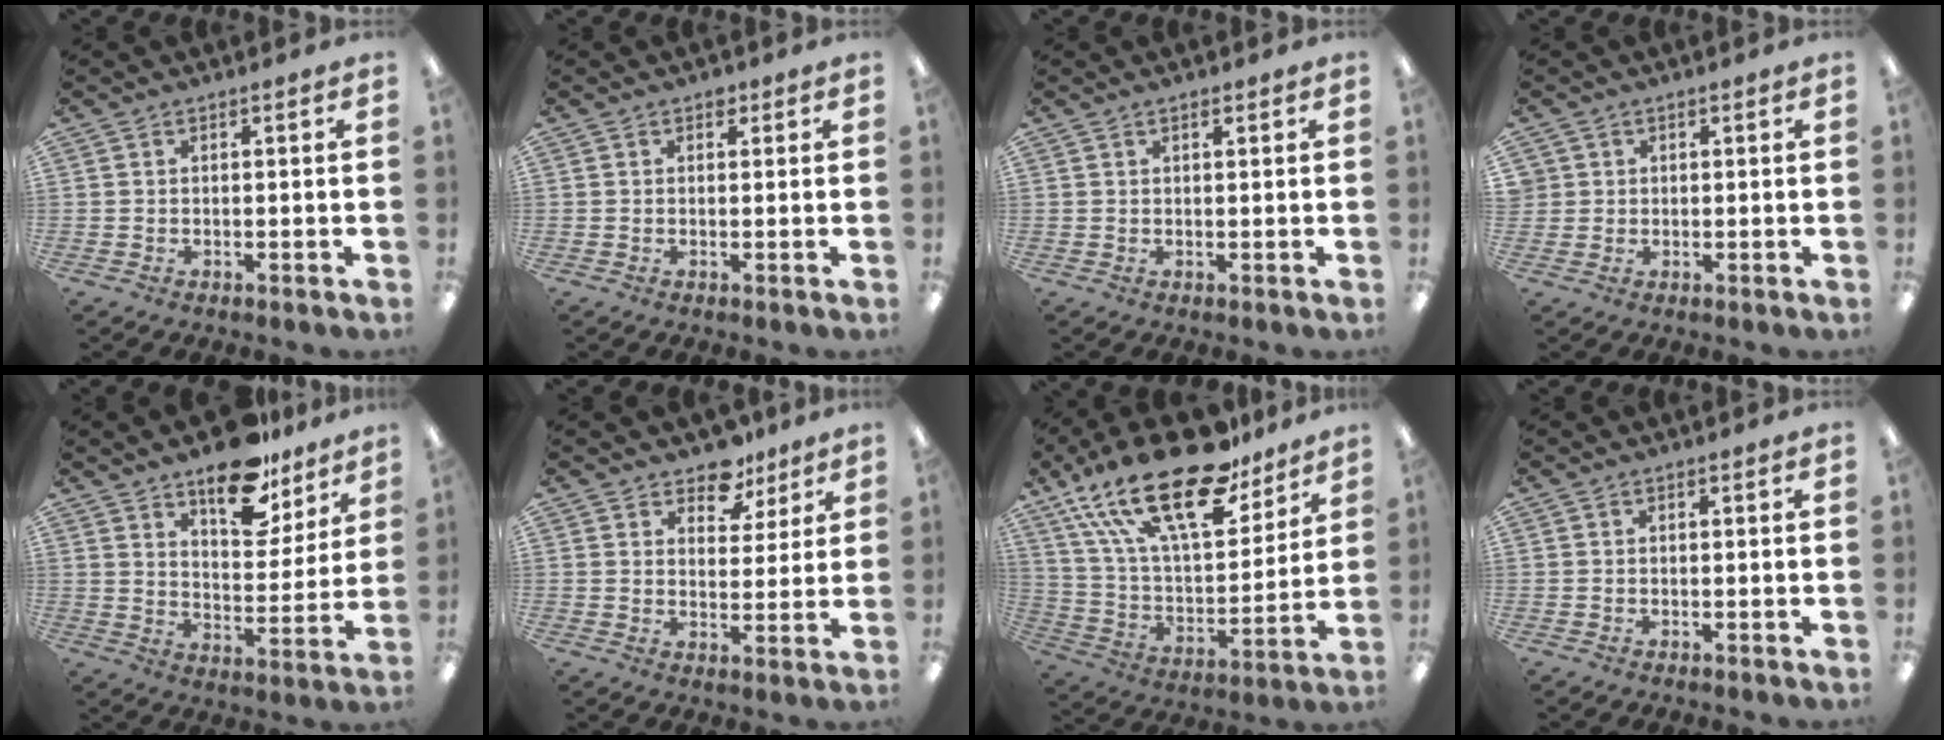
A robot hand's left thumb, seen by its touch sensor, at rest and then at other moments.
{"total": 1.4, "force": [0.7, 1.0, 0.7], "torque": [-0.005, -0.001, 0.011]}
{"total": 1.1, "force": [0.8, 0.3, 0.7], "torque": [-0.014, 0.001, 0.014]}
{"total": 2.0, "force": [0.6, 1.9, -0.2], "torque": [-0.001, 0.005, 0.010]}
{"total": 14.7, "force": [11.1, 6.6, 7.0], "torque": [-0.096, -0.068, 0.195]}
{"total": 8.4, "force": [6.5, 4.6, 2.3], "torque": [-0.024, -0.040, 0.117]}
{"total": 27.1, "force": [18.2, 10.7, 16.9], "torque": [-0.305, -0.112, 0.311]}
{"total": 0.0}